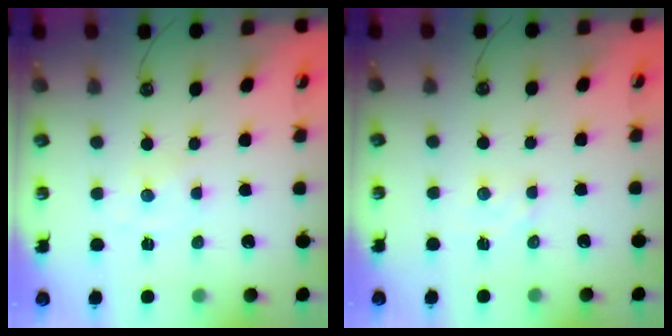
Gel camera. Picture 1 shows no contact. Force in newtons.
{"total": 2.9, "press": 2.9, "slide": 0.3}